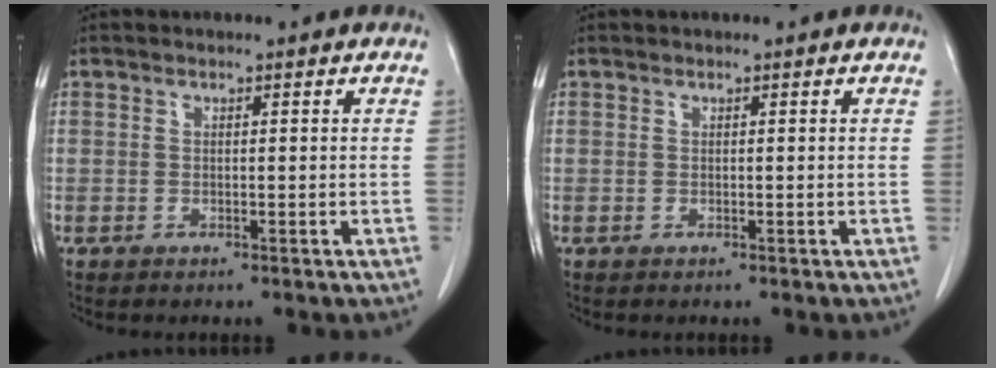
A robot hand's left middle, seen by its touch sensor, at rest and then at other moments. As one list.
[{"total": 0.0}]